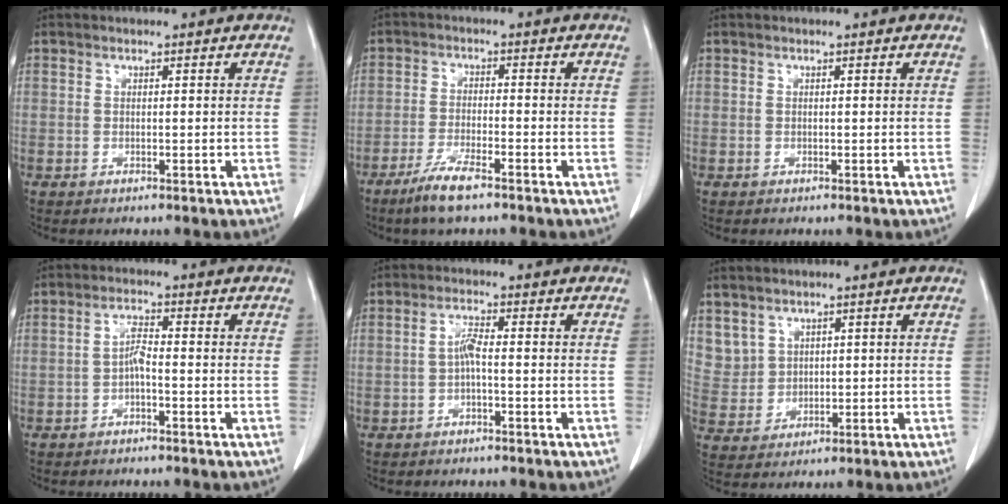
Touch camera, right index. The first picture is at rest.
{"total": 5.8, "force": [-4.2, 0.5, 4.0], "torque": [-0.085, -0.011, -0.078]}
{"total": 0.0}
{"total": 2.4, "force": [-0.9, 0.6, 2.2], "torque": [-0.041, 0.005, -0.017]}
{"total": 2.4, "force": [-0.5, 0.4, 2.3], "torque": [-0.043, 0.005, -0.010]}
{"total": 5.5, "force": [3.1, 4.5, 0.3], "torque": [-0.007, 0.005, 0.075]}